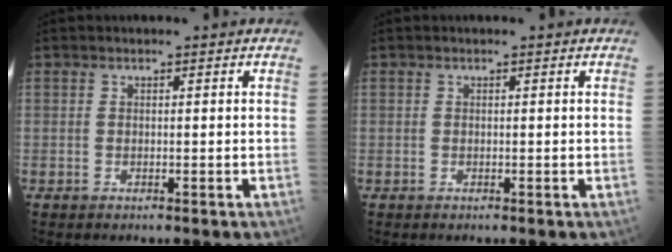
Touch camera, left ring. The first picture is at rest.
{"total": 0.0}